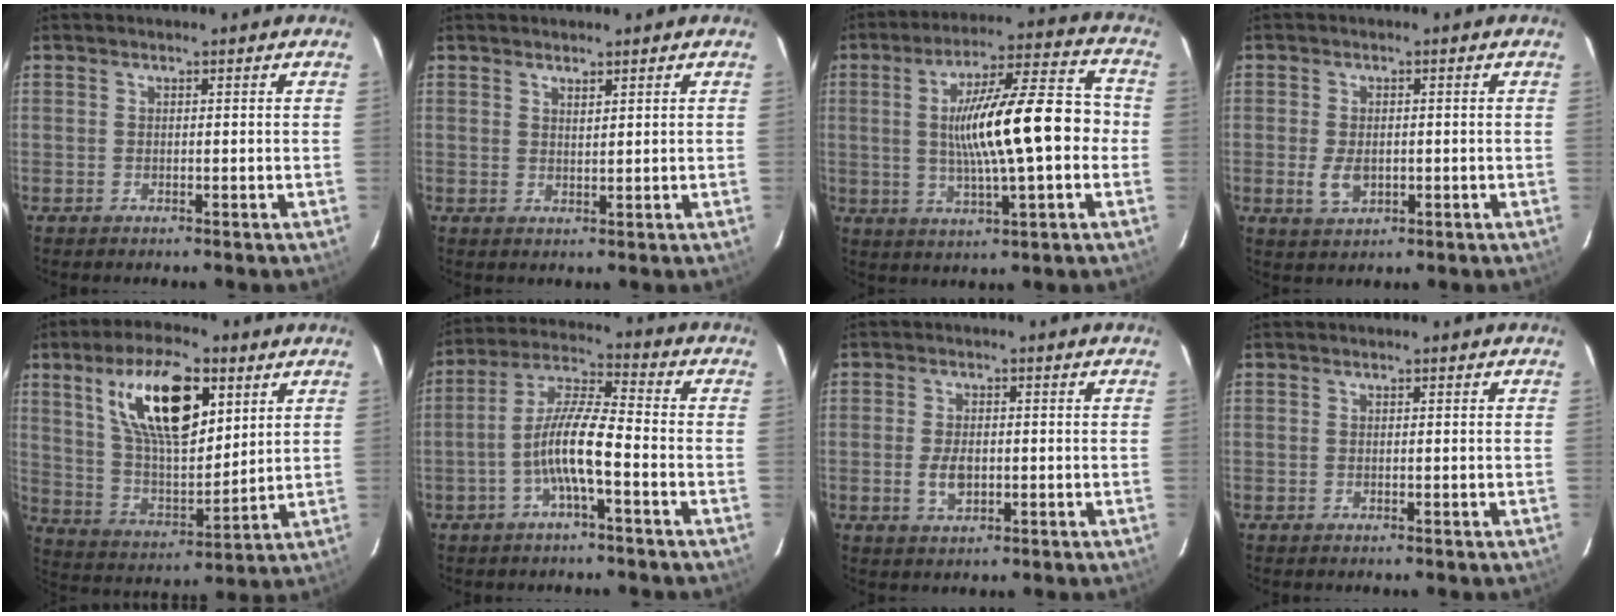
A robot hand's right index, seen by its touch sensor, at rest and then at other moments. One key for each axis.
{"total": 1.1, "fx": 1.1, "fy": -0.3, "fz": -0.2, "tx": 0.005, "ty": -0.001, "tz": 0.018}
{"total": 15.8, "fx": -0.9, "fy": 2.4, "fz": 15.6, "tx": -0.253, "ty": 0.013, "tz": -0.011}
{"total": 4.2, "fx": -0.8, "fy": 2.6, "fz": 3.1, "tx": -0.064, "ty": -0.005, "tz": -0.010}
{"total": 17.7, "fx": 8.2, "fy": 7.2, "fz": 13.9, "tx": -0.248, "ty": 0.011, "tz": 0.158}
{"total": 9.1, "fx": -3.5, "fy": 1.1, "fz": 8.4, "tx": -0.179, "ty": 0.012, "tz": -0.069}
{"total": 4.2, "fx": -0.8, "fy": 2.4, "fz": 3.3, "tx": -0.068, "ty": -0.003, "tz": -0.013}
{"total": 0.0}